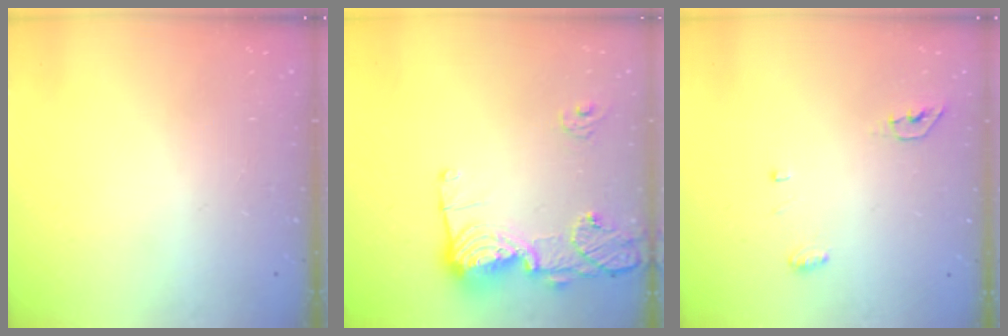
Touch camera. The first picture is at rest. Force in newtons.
{"total": 15.9, "press": 15.9, "slide": 1.5}
{"total": 4.4, "press": 4.3, "slide": 0.8}